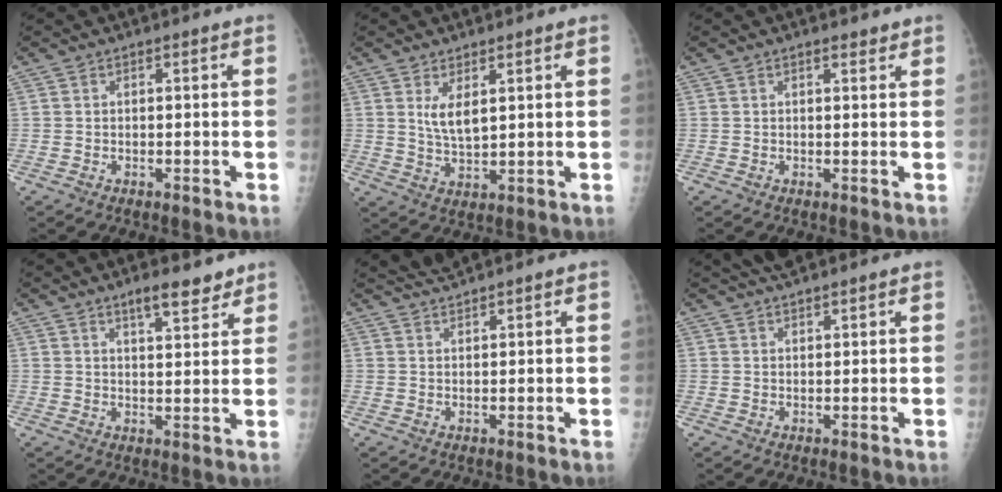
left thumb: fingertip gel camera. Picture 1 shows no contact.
{"total": 4.9, "force": [2.1, 1.9, 4.0], "torque": [-0.071, -0.021, 0.048]}
{"total": 1.5, "force": [1.3, 0.5, 0.7], "torque": [-0.006, -0.007, 0.018]}
{"total": 6.5, "force": [4.9, 1.8, 3.8], "torque": [-0.039, -0.033, 0.074]}
{"total": 2.5, "force": [2.4, -0.6, 0.3], "torque": [-0.005, 0.000, 0.054]}
{"total": 4.7, "force": [4.0, 0.9, 2.2], "torque": [-0.026, 0.008, 0.069]}